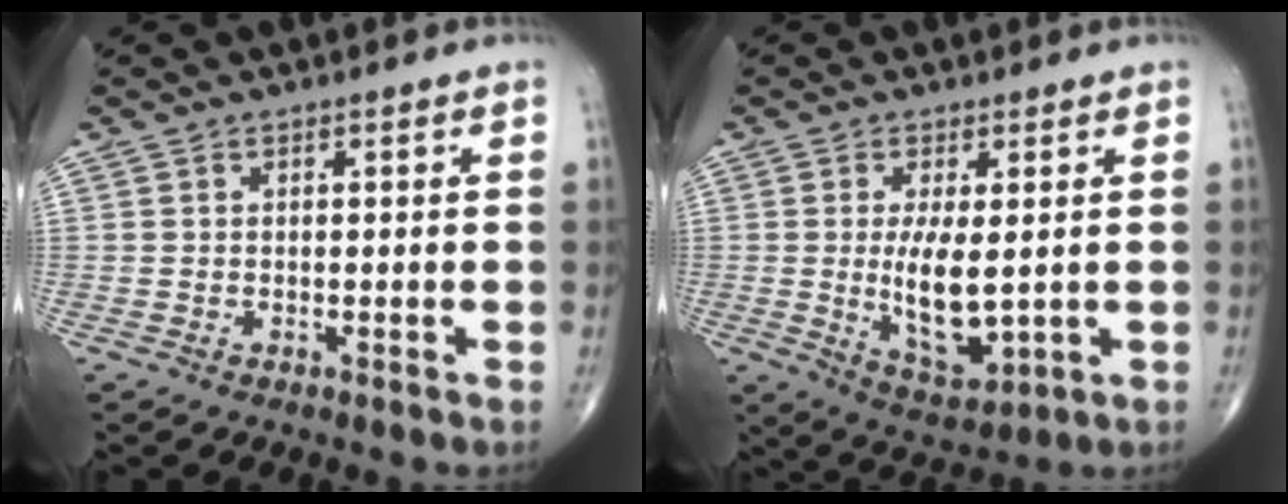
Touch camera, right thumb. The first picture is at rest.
{"total": 9.6, "force": [0.0, 3.9, 8.8], "torque": [-0.149, -0.025, 0.014]}